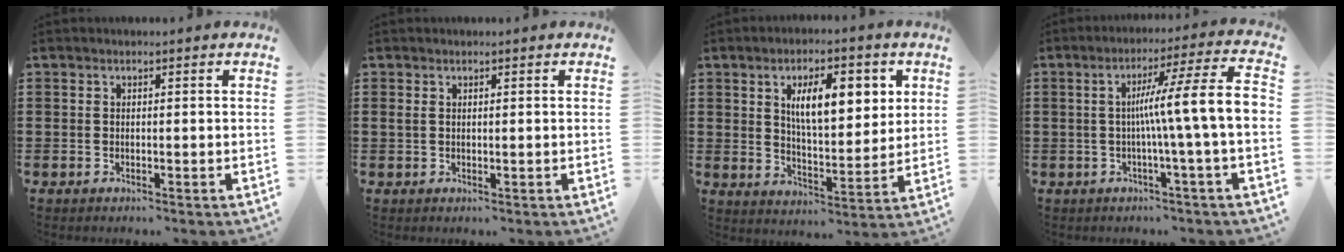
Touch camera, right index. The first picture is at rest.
{"total": 0.9, "force": [0.3, 0.5, 0.7], "torque": [-0.016, 0.004, 0.004]}
{"total": 9.2, "force": [3.3, 3.6, 7.8], "torque": [-0.136, 0.002, 0.050]}
{"total": 9.9, "force": [-0.3, -0.7, 9.9], "torque": [-0.173, -0.013, -0.015]}